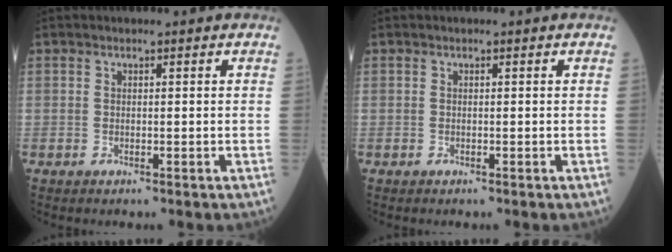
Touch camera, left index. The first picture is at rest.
{"total": 0.0}